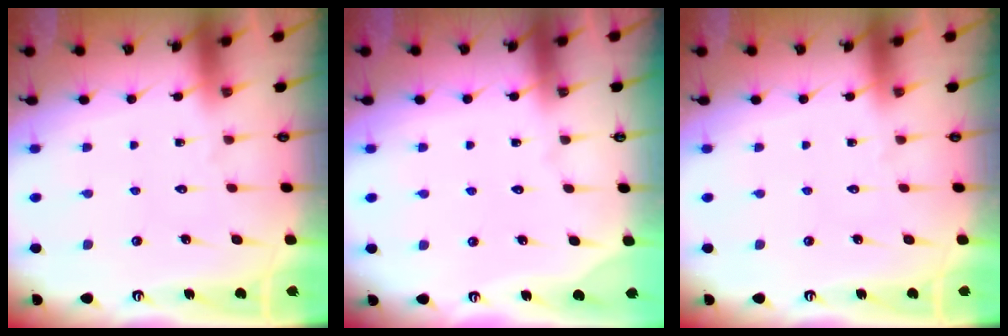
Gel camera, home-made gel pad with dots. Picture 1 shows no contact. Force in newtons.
{"total": 0.0}
{"total": 0.0}